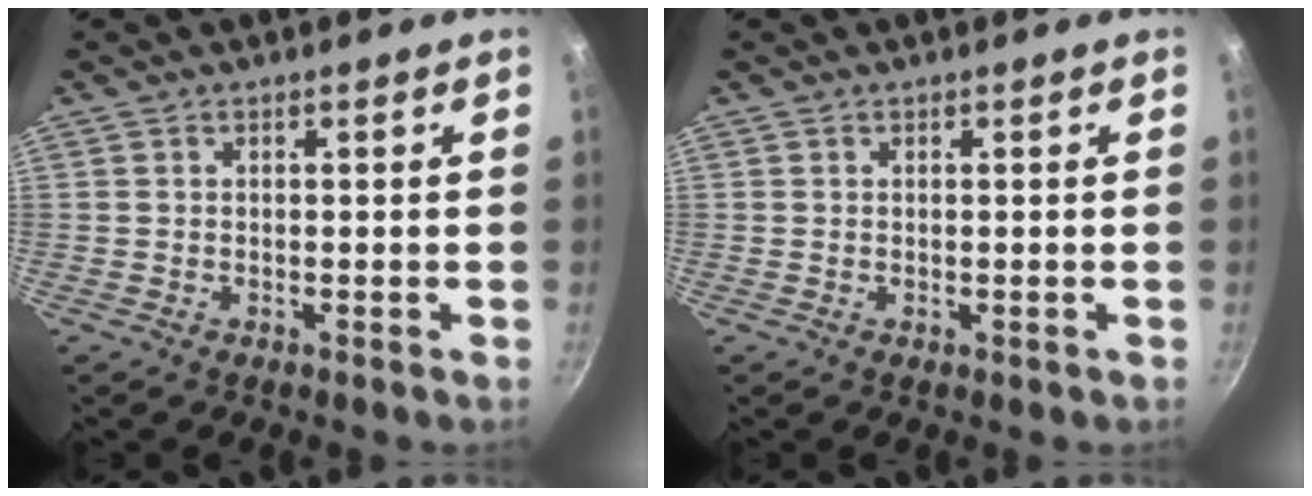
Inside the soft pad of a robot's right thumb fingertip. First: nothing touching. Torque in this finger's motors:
{"motor_torque": [-0.70, 0.21, -0.35, 0.02, 0.04]}